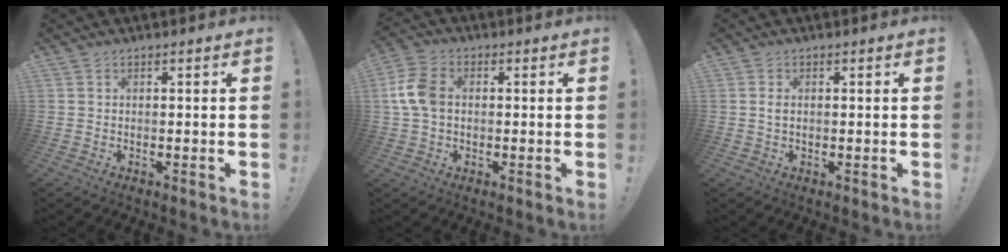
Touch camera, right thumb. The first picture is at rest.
{"total": 9.1, "force": [0.5, 6.3, 6.6], "torque": [-0.143, 0.008, 0.011]}
{"total": 1.4, "force": [0.2, 0.7, 1.2], "torque": [-0.019, 0.001, 0.001]}